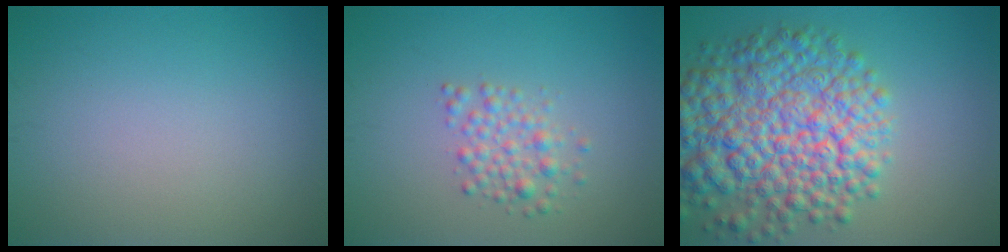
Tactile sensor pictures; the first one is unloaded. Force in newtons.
{"total": 2.3, "press": 2.3, "slide": 0.0}
{"total": 10.9, "press": 10.9, "slide": 0.5}